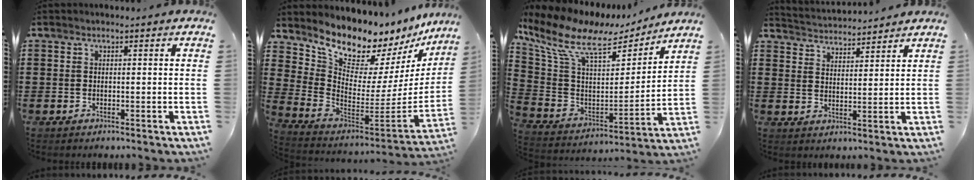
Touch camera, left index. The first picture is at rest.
{"total": 9.0, "force": [8.6, 2.4, 1.2], "torque": [-0.074, -0.086, 0.148]}
{"total": 11.6, "force": [7.6, 4.8, 7.4], "torque": [-0.172, -0.035, 0.129]}
{"total": 3.2, "force": [3.2, 0.0, -0.4], "torque": [-0.006, -0.017, 0.055]}